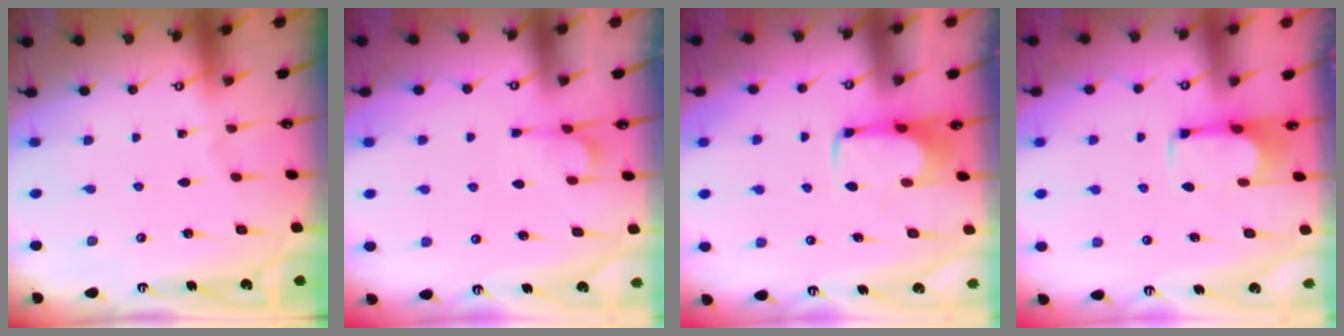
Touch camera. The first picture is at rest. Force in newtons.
{"total": 1.9, "press": 1.4, "slide": 1.2}
{"total": 1.5, "press": 1.5, "slide": 0.2}
{"total": 2.5, "press": 2.3, "slide": 0.8}